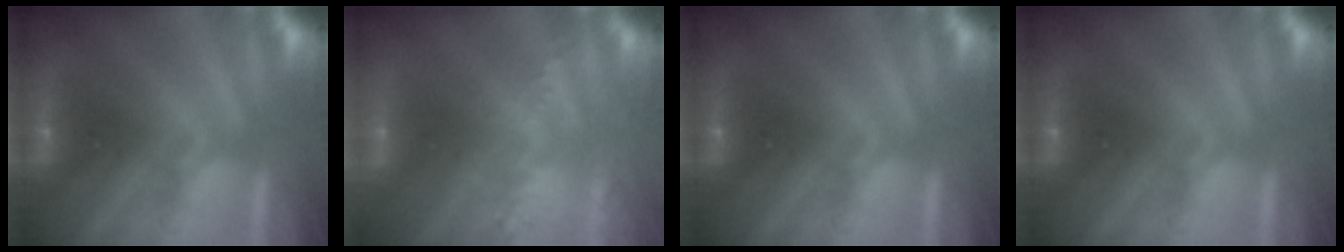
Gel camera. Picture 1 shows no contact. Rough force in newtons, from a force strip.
{"total": 8.2}
{"total": 0.0}
{"total": 0.0}